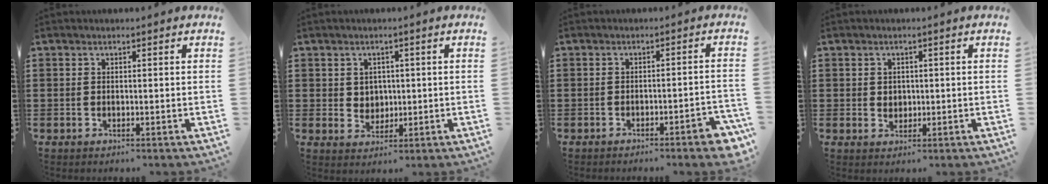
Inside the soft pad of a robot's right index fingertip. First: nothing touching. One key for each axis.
{"total": 2.8, "fx": 0.9, "fy": 2.5, "fz": 0.7, "tx": -0.017, "ty": 0.004, "tz": 0.015}
{"total": 3.4, "fx": -2.6, "fy": 0.2, "fz": 2.1, "tx": -0.035, "ty": -0.006, "tz": -0.047}
{"total": 1.6, "fx": 0.4, "fy": 1.5, "fz": 0.6, "tx": -0.018, "ty": 0.006, "tz": 0.007}